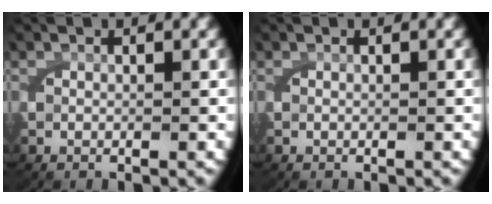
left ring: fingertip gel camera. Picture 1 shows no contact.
{"total": 0.0}